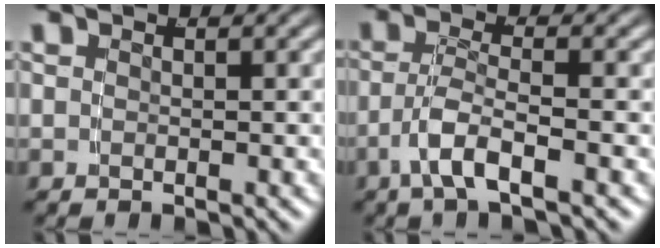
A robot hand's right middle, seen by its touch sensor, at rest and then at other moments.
{"total": 3.1, "force": [-1.2, 1.0, 2.7], "torque": [-0.057, -0.009, -0.014]}